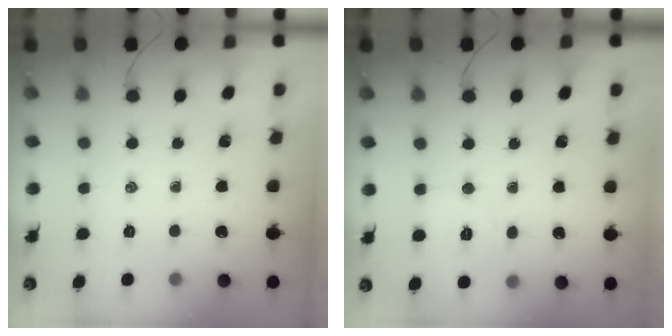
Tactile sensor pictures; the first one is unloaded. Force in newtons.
{"total": 4.9, "press": 4.8, "slide": 1.0}